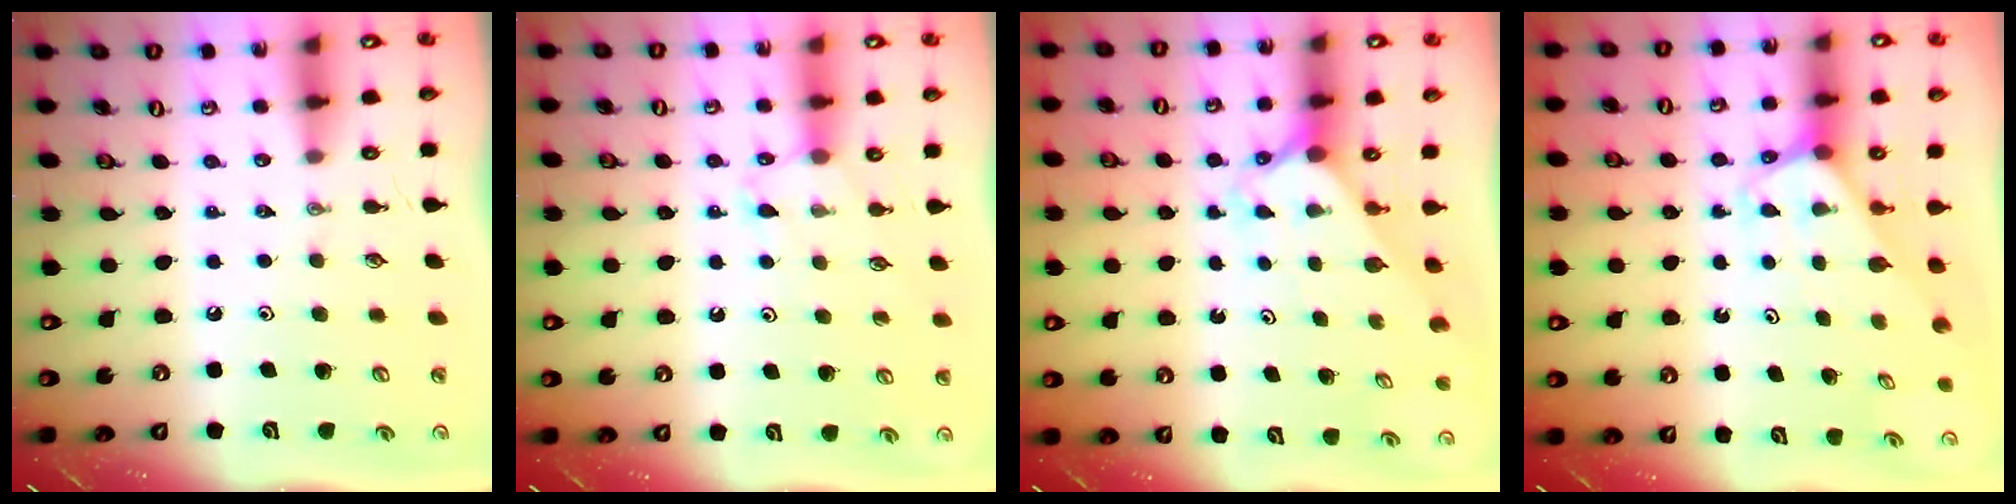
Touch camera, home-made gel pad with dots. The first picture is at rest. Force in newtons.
{"total": 6.0, "press": 5.9, "slide": 0.6}
{"total": 2.2, "press": 2.2, "slide": 0.2}
{"total": 2.6, "press": 2.6, "slide": 0.1}